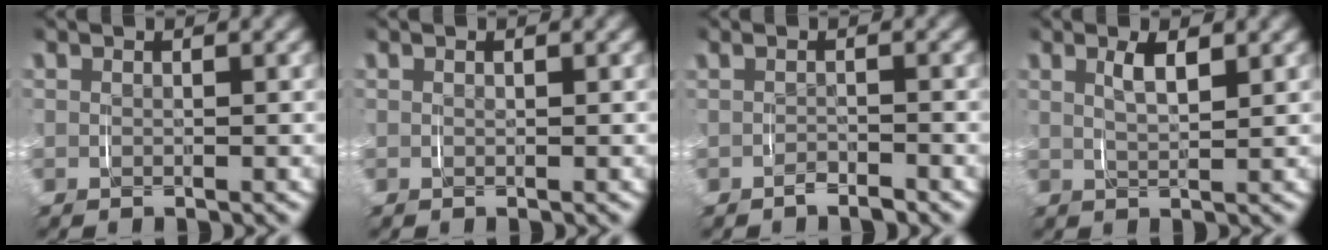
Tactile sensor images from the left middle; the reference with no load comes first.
{"total": 0.0}
{"total": 1.1, "force": [-0.9, 0.1, 0.6], "torque": [-0.009, 0.005, -0.018]}
{"total": 2.2, "force": [1.0, 0.6, 1.9], "torque": [-0.037, -0.004, 0.021]}